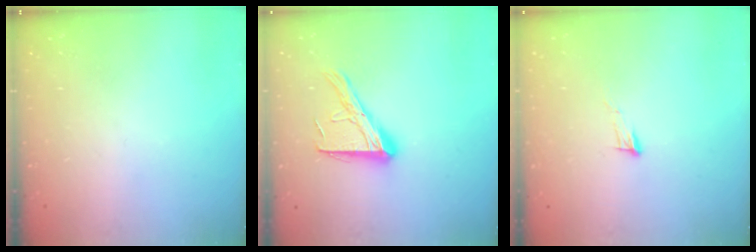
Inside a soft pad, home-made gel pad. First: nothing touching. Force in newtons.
{"total": 13.9, "press": 13.9, "slide": 1.2}
{"total": 6.3, "press": 6.2, "slide": 1.0}